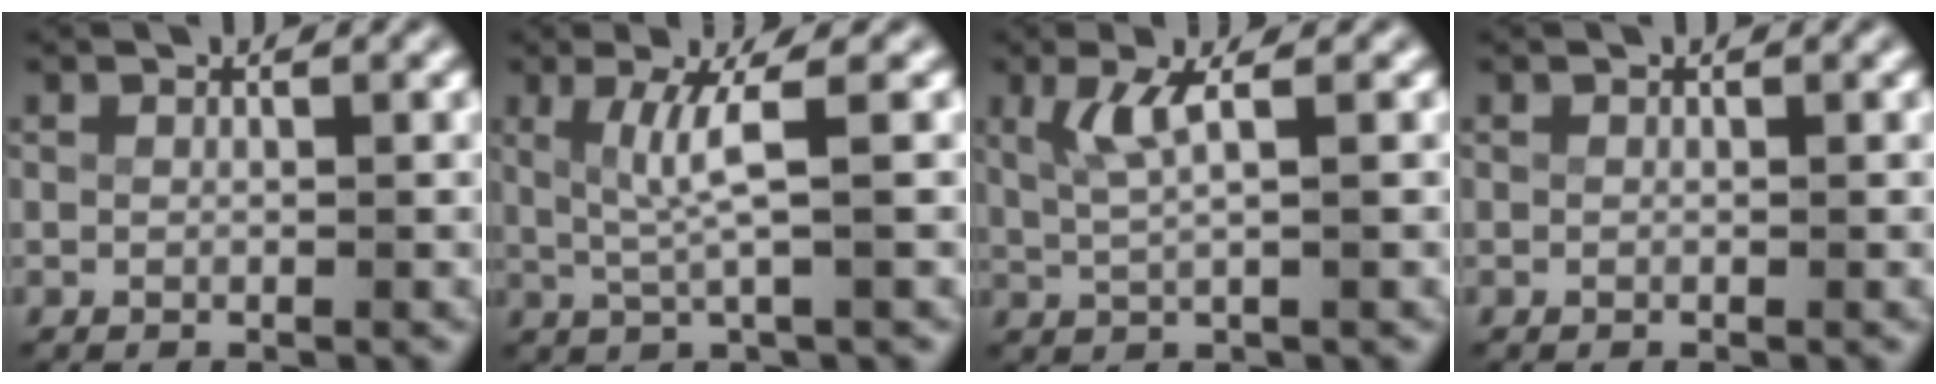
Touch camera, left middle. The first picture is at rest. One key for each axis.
{"total": 3.1, "fx": 0.4, "fy": -0.3, "fz": 3.1, "tx": -0.063, "ty": -0.003, "tz": 0.014}
{"total": 2.5, "fx": 0.8, "fy": 0.4, "fz": 2.4, "tx": -0.060, "ty": -0.006, "tz": 0.023}
{"total": 0.0}